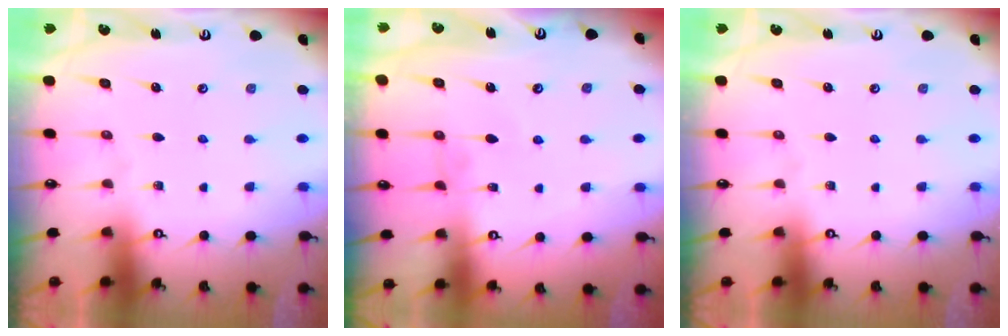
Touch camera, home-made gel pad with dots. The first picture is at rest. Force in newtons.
{"total": 1.8, "press": 1.8, "slide": 0.2}
{"total": 0.0}